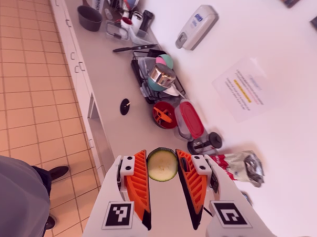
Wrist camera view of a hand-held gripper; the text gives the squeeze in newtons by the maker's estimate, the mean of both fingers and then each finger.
{"total": 7.9, "left": 8.0, "right": 7.8}